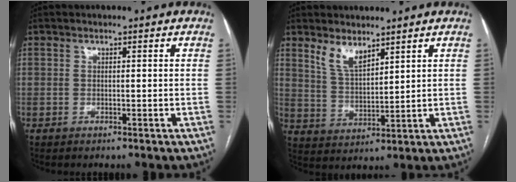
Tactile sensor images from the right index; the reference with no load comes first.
{"total": 5.3, "force": [4.0, 1.8, 2.9], "torque": [-0.060, -0.006, 0.088]}